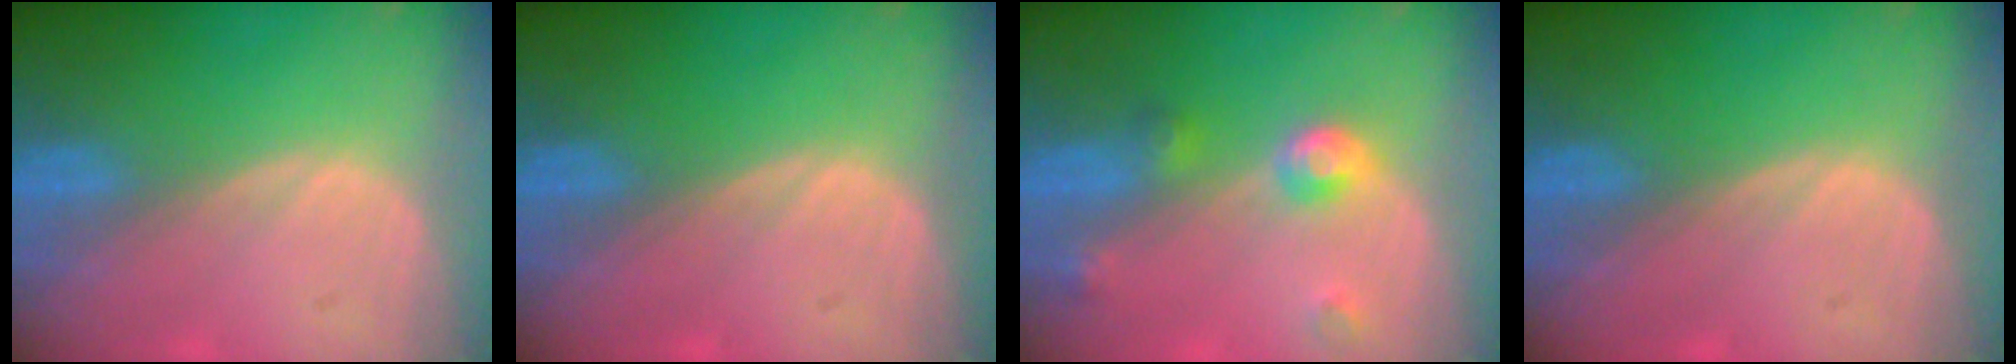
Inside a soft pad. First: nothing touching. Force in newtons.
{"total": 0.0}
{"total": 4.6, "press": 4.2, "slide": 1.9}
{"total": 0.0}